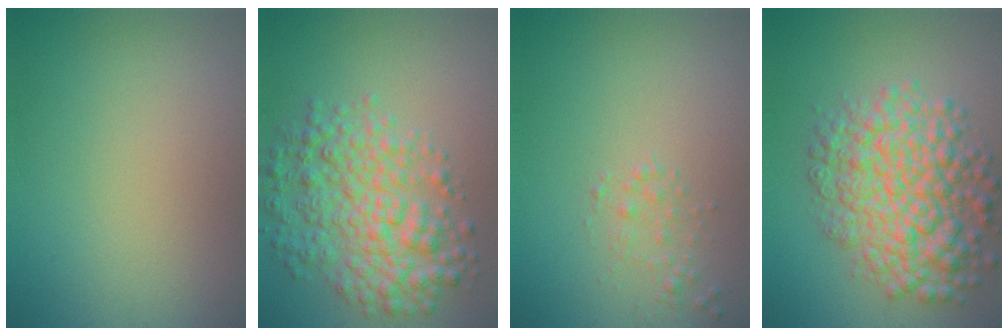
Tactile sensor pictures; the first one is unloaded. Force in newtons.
{"total": 6.5, "press": 6.5, "slide": 0.1}
{"total": 1.2, "press": 1.2, "slide": 0.1}
{"total": 8.0, "press": 8.0, "slide": 0.2}